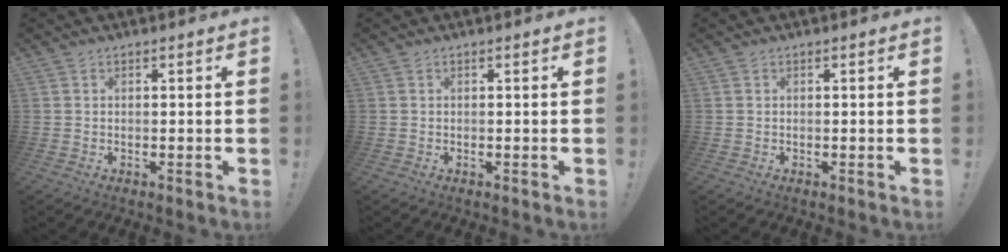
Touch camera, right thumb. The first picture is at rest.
{"total": 0.0}
{"total": 0.0}